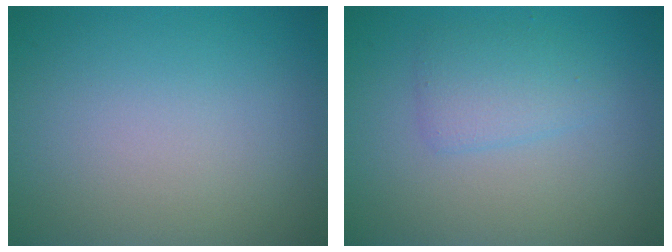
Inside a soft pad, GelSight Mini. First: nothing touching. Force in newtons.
{"total": 2.2, "press": 2.2, "slide": 0.0}